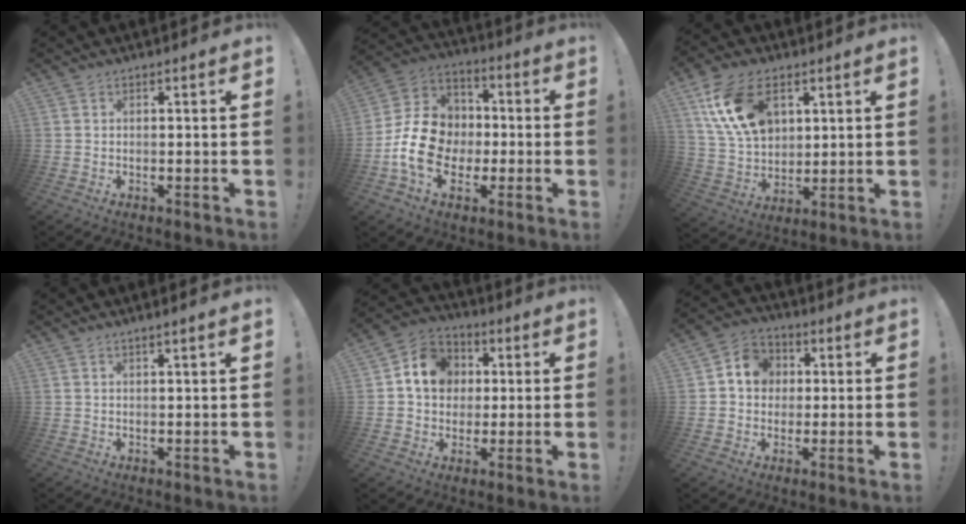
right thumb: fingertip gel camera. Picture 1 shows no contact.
{"total": 16.9, "force": [-3.3, 13.6, 9.6], "torque": [-0.159, 0.028, -0.047]}
{"total": 17.6, "force": [7.4, 11.3, 11.3], "torque": [-0.216, -0.022, 0.142]}
{"total": 1.8, "force": [1.2, -0.3, 1.3], "torque": [-0.021, -0.003, 0.019]}
{"total": 12.1, "force": [2.5, 10.5, 5.5], "torque": [-0.079, 0.004, 0.055]}
{"total": 9.2, "force": [1.7, 8.2, 3.9], "torque": [-0.052, 0.006, 0.036]}